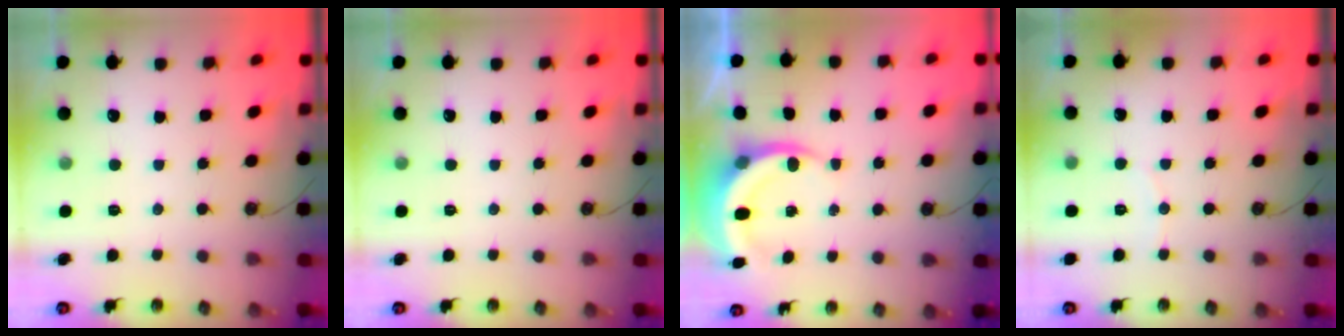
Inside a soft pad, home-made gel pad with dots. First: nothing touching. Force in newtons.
{"total": 0.0}
{"total": 5.0, "press": 5.0, "slide": 0.2}
{"total": 2.7, "press": 2.7, "slide": 0.3}